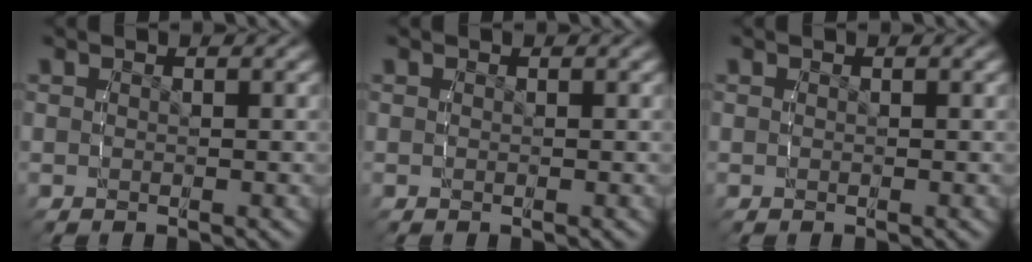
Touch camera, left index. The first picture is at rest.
{"total": 0.0}
{"total": 0.0}